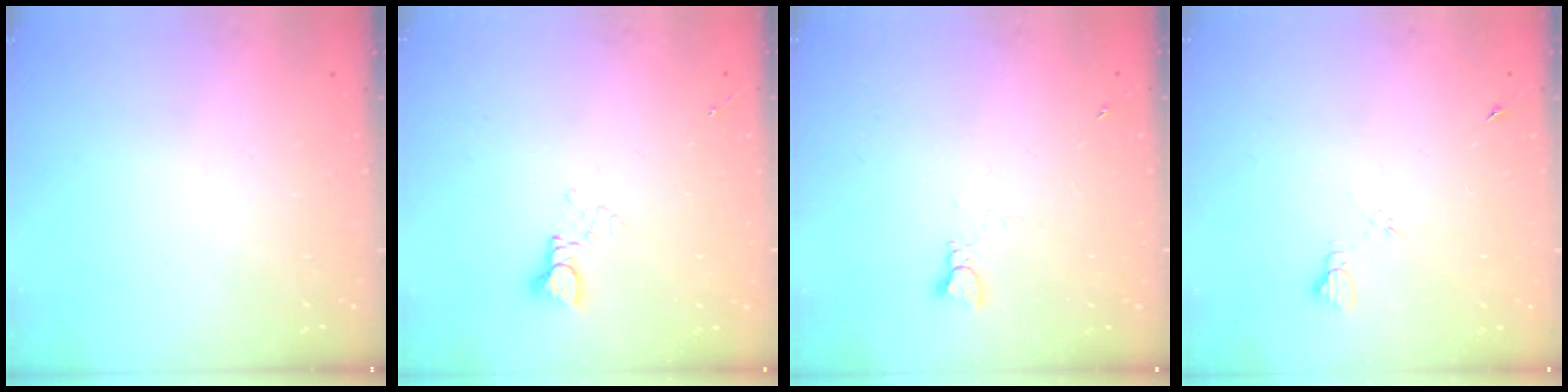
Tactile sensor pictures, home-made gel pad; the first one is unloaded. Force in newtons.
{"total": 2.6, "press": 2.6, "slide": 0.1}
{"total": 0.9, "press": 0.9, "slide": 0.1}
{"total": 4.3, "press": 4.2, "slide": 0.6}